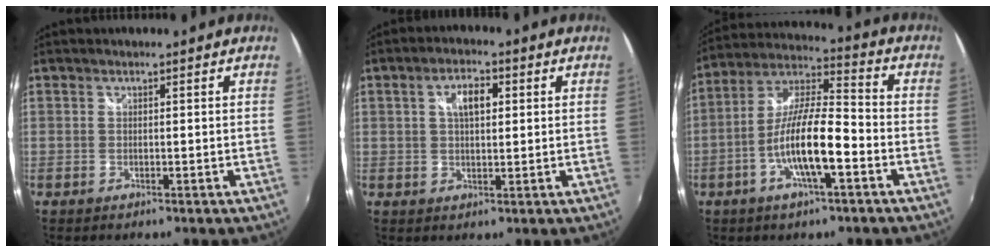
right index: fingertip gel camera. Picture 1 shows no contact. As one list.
[{"total": 5.1, "force": [1.4, 2.4, 4.3], "torque": [-0.074, 0.013, 0.024]}, {"total": 13.1, "force": [-4.9, 2.7, 11.9], "torque": [-0.235, -0.001, -0.092]}]